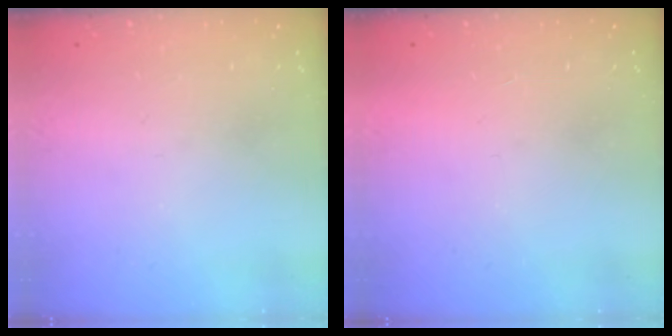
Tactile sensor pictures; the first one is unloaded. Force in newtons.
{"total": 1.5, "press": 1.5, "slide": 0.1}